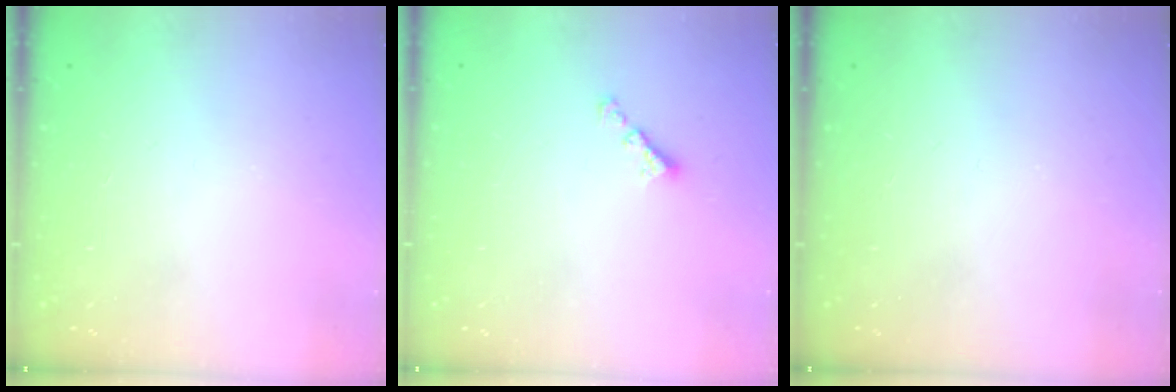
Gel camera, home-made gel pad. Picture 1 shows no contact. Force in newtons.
{"total": 2.3, "press": 2.3, "slide": 0.4}
{"total": 0.0}